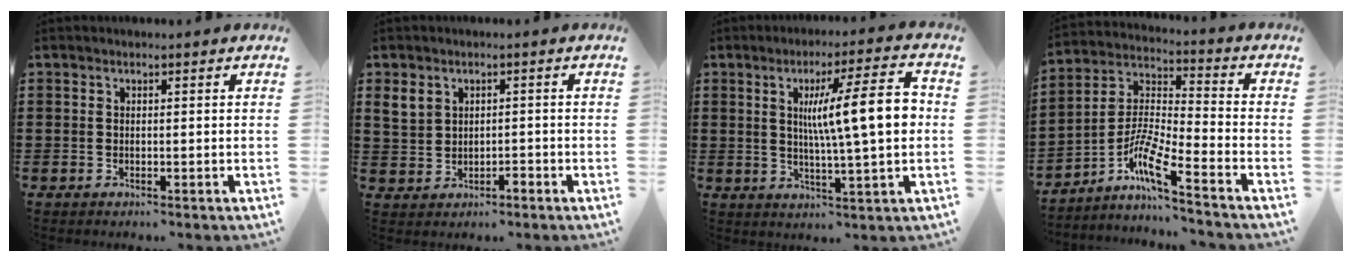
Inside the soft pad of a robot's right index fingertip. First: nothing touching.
{"total": 2.8, "force": [0.5, 2.3, 1.5], "torque": [-0.037, 0.004, 0.009]}
{"total": 12.6, "force": [1.8, 1.9, 12.3], "torque": [-0.199, -0.003, 0.023]}
{"total": 7.9, "force": [-5.6, 0.8, 5.4], "torque": [-0.129, -0.019, -0.117]}